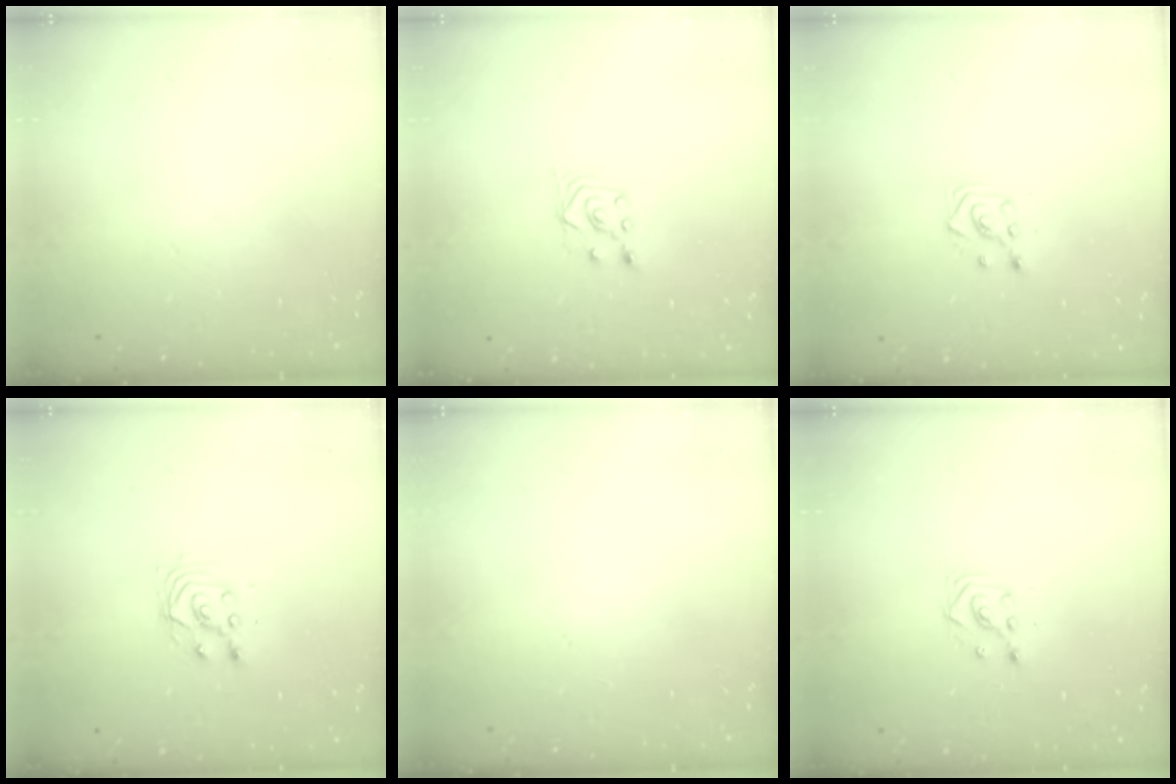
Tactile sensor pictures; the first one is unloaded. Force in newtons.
{"total": 2.5, "press": 2.2, "slide": 1.2}
{"total": 3.0, "press": 3.0, "slide": 0.5}
{"total": 3.6, "press": 3.6, "slide": 0.3}
{"total": 0.0}
{"total": 3.3, "press": 3.3, "slide": 0.2}